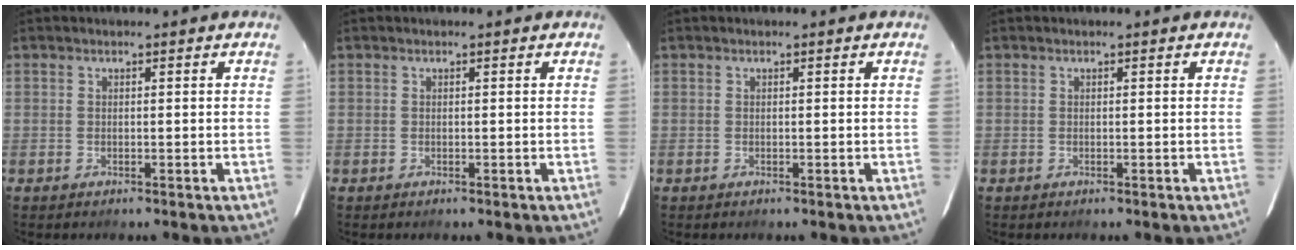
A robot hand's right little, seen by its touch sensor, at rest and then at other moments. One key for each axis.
{"total": 0.0}
{"total": 0.0}
{"total": 0.0}